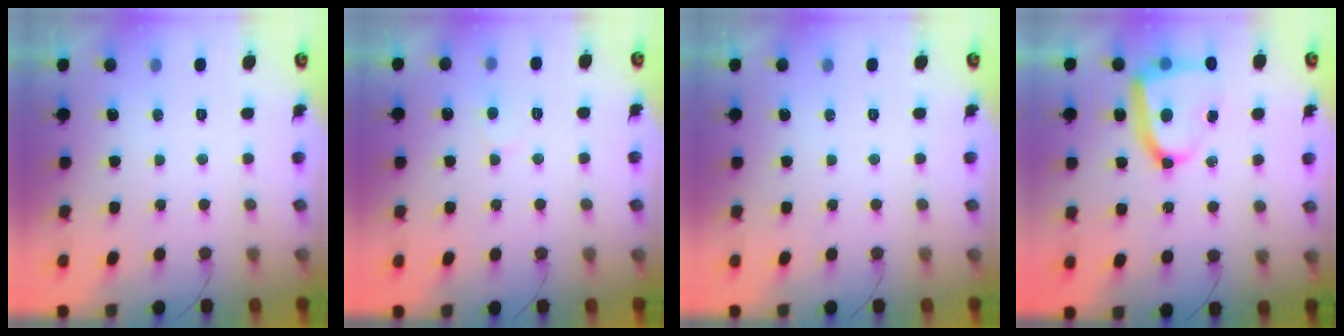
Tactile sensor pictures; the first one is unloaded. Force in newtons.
{"total": 3.4, "press": 3.4, "slide": 0.3}
{"total": 0.0}
{"total": 16.8, "press": 16.7, "slide": 1.4}